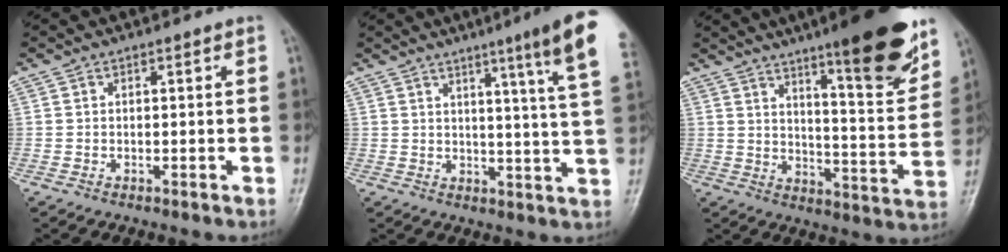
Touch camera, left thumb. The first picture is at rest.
{"total": 13.3, "force": [7.4, -0.2, 11.1], "torque": [-0.147, -0.034, 0.083]}
{"total": 18.3, "force": [11.9, 3.0, 13.6], "torque": [-0.161, -0.070, 0.178]}